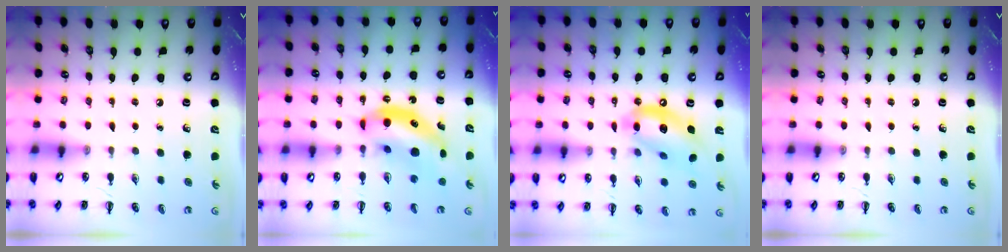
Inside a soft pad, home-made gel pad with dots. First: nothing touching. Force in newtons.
{"total": 10.6, "press": 10.3, "slide": 2.5}
{"total": 15.1, "press": 14.5, "slide": 4.1}
{"total": 0.0}